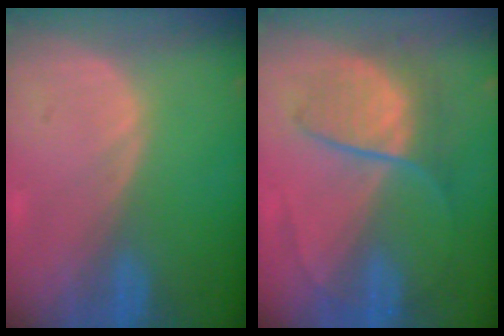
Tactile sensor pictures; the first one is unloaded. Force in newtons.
{"total": 6.5, "press": 6.5, "slide": 0.9}